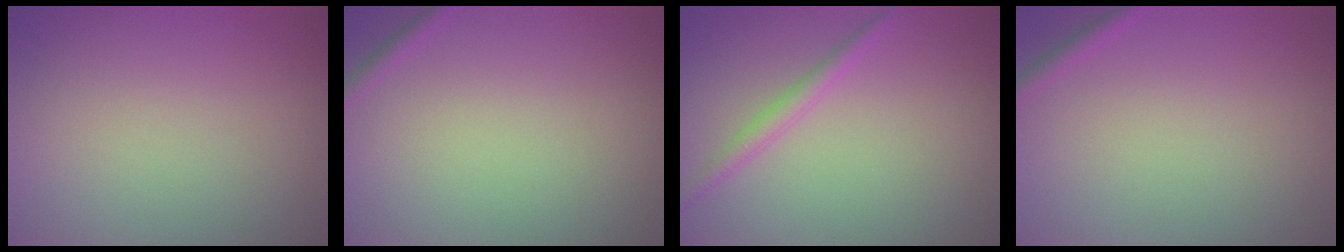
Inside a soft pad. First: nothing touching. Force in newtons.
{"total": 0.7, "press": 0.7, "slide": 0.0}
{"total": 1.8, "press": 1.7, "slide": 0.1}
{"total": 0.9, "press": 0.9, "slide": 0.1}